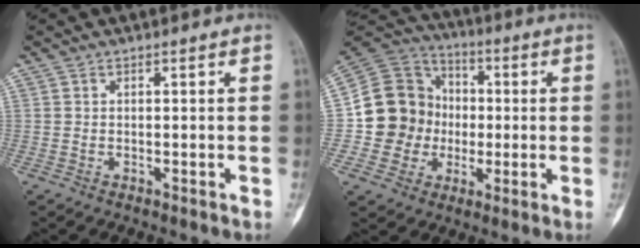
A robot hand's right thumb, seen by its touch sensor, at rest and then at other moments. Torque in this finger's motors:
{"motor_torque": [0.39, 0.81, 0.26, -0.46, 0.25]}